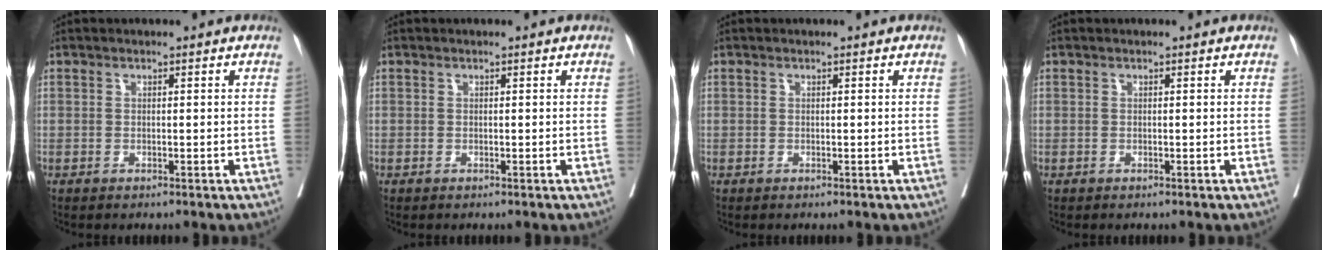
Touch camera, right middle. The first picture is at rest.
{"total": 0.0}
{"total": 0.0}
{"total": 0.0}